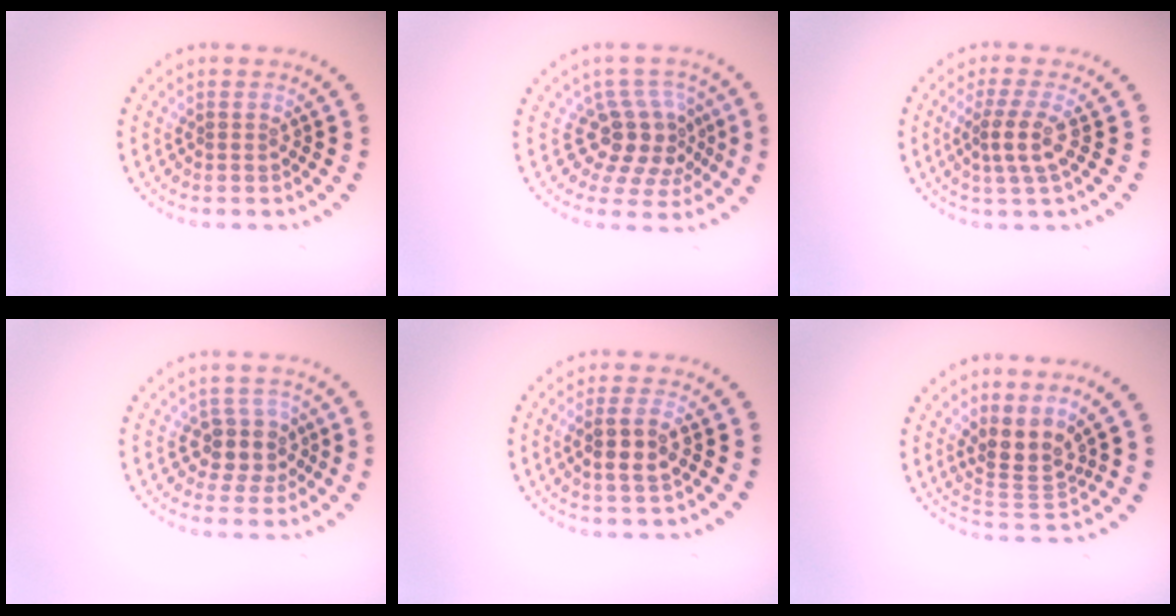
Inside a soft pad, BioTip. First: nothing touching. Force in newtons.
{"total": 4.3, "press": 3.2, "slide": 2.9}
{"total": 2.7, "press": 2.1, "slide": 1.7}
{"total": 3.0, "press": 2.5, "slide": 1.6}
{"total": 2.8, "press": 2.6, "slide": 1.0}
{"total": 3.4, "press": 2.7, "slide": 2.0}